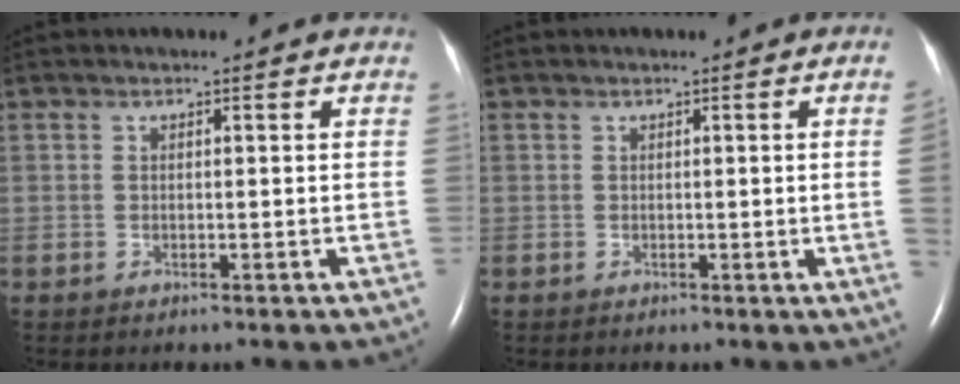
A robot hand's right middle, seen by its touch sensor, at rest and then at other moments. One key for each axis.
{"total": 2.6, "fx": -0.1, "fy": -1.2, "fz": 2.3, "tx": -0.031, "ty": -0.004, "tz": 0.002}